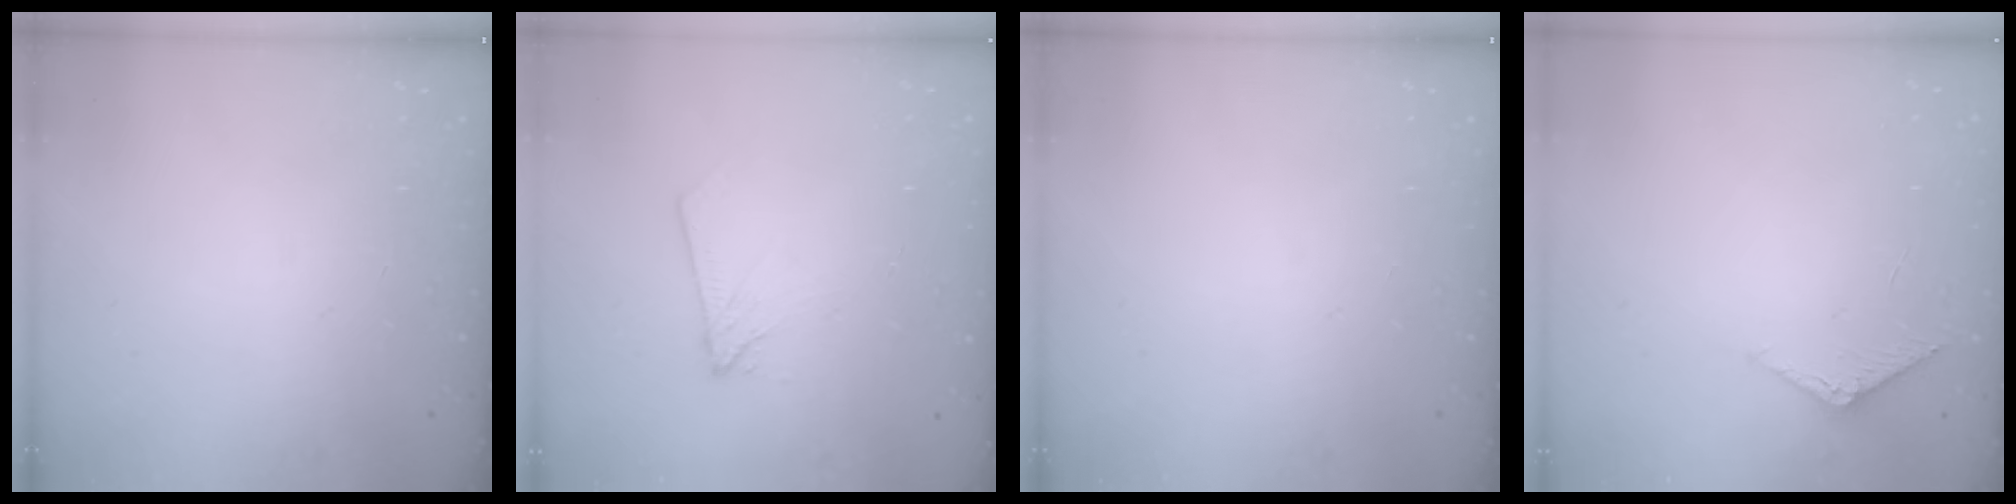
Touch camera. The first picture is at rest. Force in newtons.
{"total": 4.6, "press": 4.6, "slide": 0.5}
{"total": 0.0}
{"total": 5.0, "press": 4.9, "slide": 0.5}